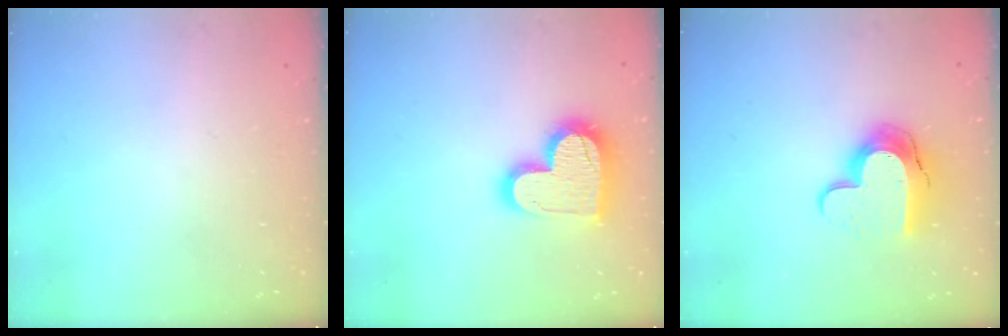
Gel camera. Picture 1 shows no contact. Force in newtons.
{"total": 16.9, "press": 16.9, "slide": 1.3}
{"total": 13.0, "press": 13.0, "slide": 1.0}